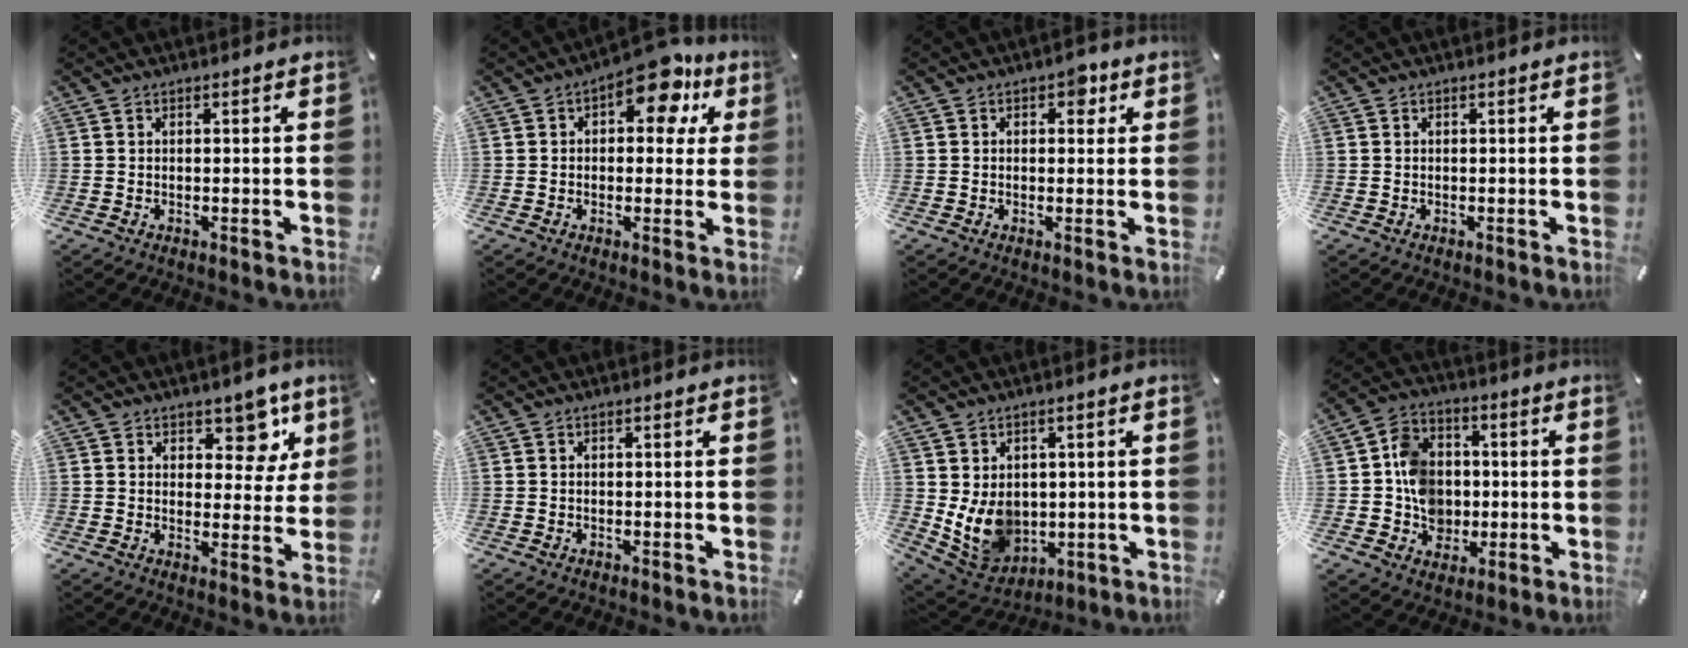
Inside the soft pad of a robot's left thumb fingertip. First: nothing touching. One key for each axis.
{"total": 11.3, "fx": 5.9, "fy": 5.6, "fz": 7.8, "tx": -0.090, "ty": -0.032, "tz": 0.095}
{"total": 3.7, "fx": 1.3, "fy": 2.4, "fz": 2.4, "tx": -0.020, "ty": -0.003, "tz": 0.013}
{"total": 0.0}
{"total": 9.3, "fx": 5.5, "fy": 5.6, "fz": 4.9, "tx": -0.045, "ty": -0.038, "tz": 0.091}
{"total": 0.0}
{"total": 10.7, "fx": 1.0, "fy": 9.4, "fz": 5.1, "tx": -0.118, "ty": -0.019, "tz": 0.027}
{"total": 11.3, "fx": -0.6, "fy": 10.2, "fz": 4.8, "tx": -0.092, "ty": 0.021, "tz": 0.000}